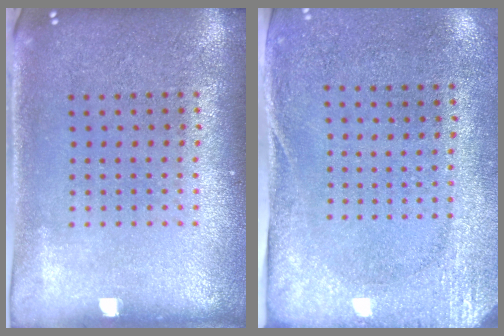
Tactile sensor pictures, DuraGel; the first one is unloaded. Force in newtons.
{"total": 2.8, "press": 2.2, "slide": 1.7}